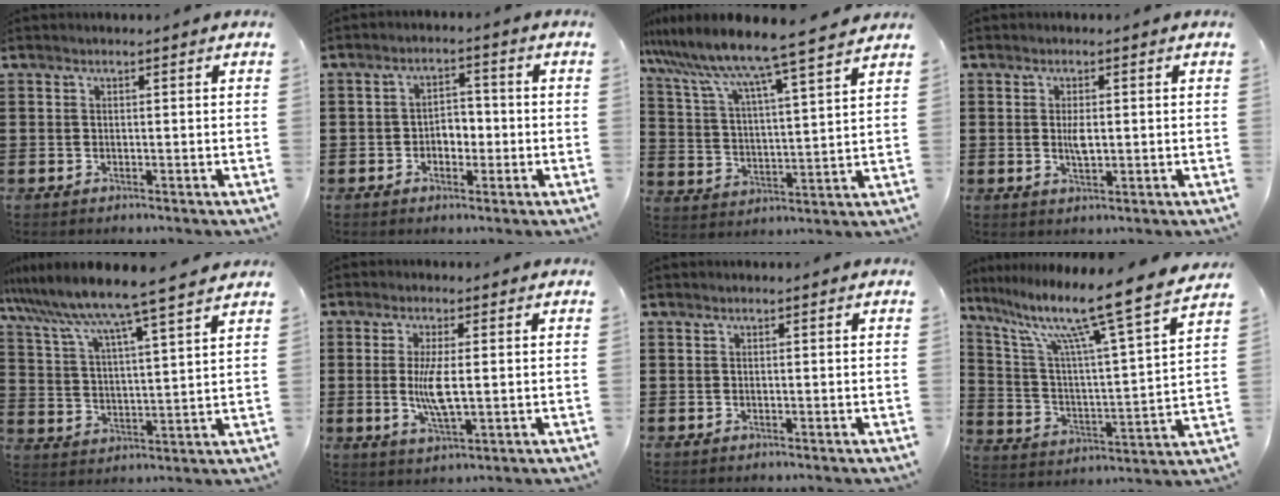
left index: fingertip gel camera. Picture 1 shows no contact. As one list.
[{"total": 3.1, "force": [-1.3, 2.2, 1.7], "torque": [-0.038, 0.008, -0.030]}, {"total": 7.6, "force": [6.9, -1.1, 3.0], "torque": [-0.086, -0.052, 0.110]}, {"total": 2.7, "force": [0.1, 1.0, 2.5], "torque": [-0.056, -0.002, -0.001]}, {"total": 7.0, "force": [6.4, -1.3, 2.5], "torque": [-0.076, -0.051, 0.101]}, {"total": 6.1, "force": [0.0, 1.5, 5.9], "torque": [-0.130, -0.006, -0.008]}, {"total": 0.0}, {"total": 11.8, "force": [9.4, -0.3, 7.2], "torque": [-0.158, -0.072, 0.142]}]